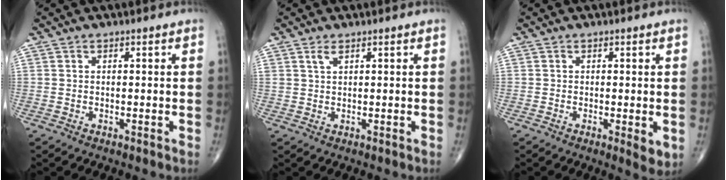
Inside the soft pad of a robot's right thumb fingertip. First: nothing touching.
{"total": 1.5, "force": [1.0, 0.6, 1.0], "torque": [-0.020, 0.000, 0.023]}
{"total": 3.0, "force": [-0.5, 1.1, 2.8], "torque": [-0.041, -0.010, -0.009]}